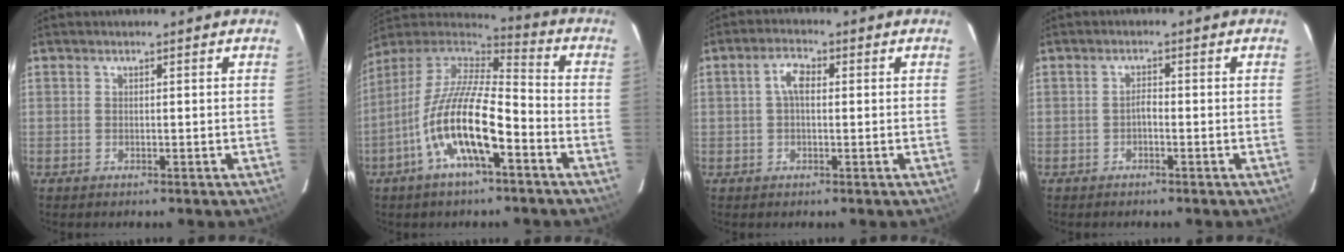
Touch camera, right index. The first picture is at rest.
{"total": 17.1, "force": [-7.0, 4.9, 14.8], "torque": [-0.283, -0.013, -0.140]}
{"total": 3.6, "force": [0.4, 1.7, 3.1], "torque": [-0.061, 0.013, 0.008]}
{"total": 1.2, "force": [-0.6, 0.4, 0.9], "torque": [-0.016, 0.006, -0.013]}